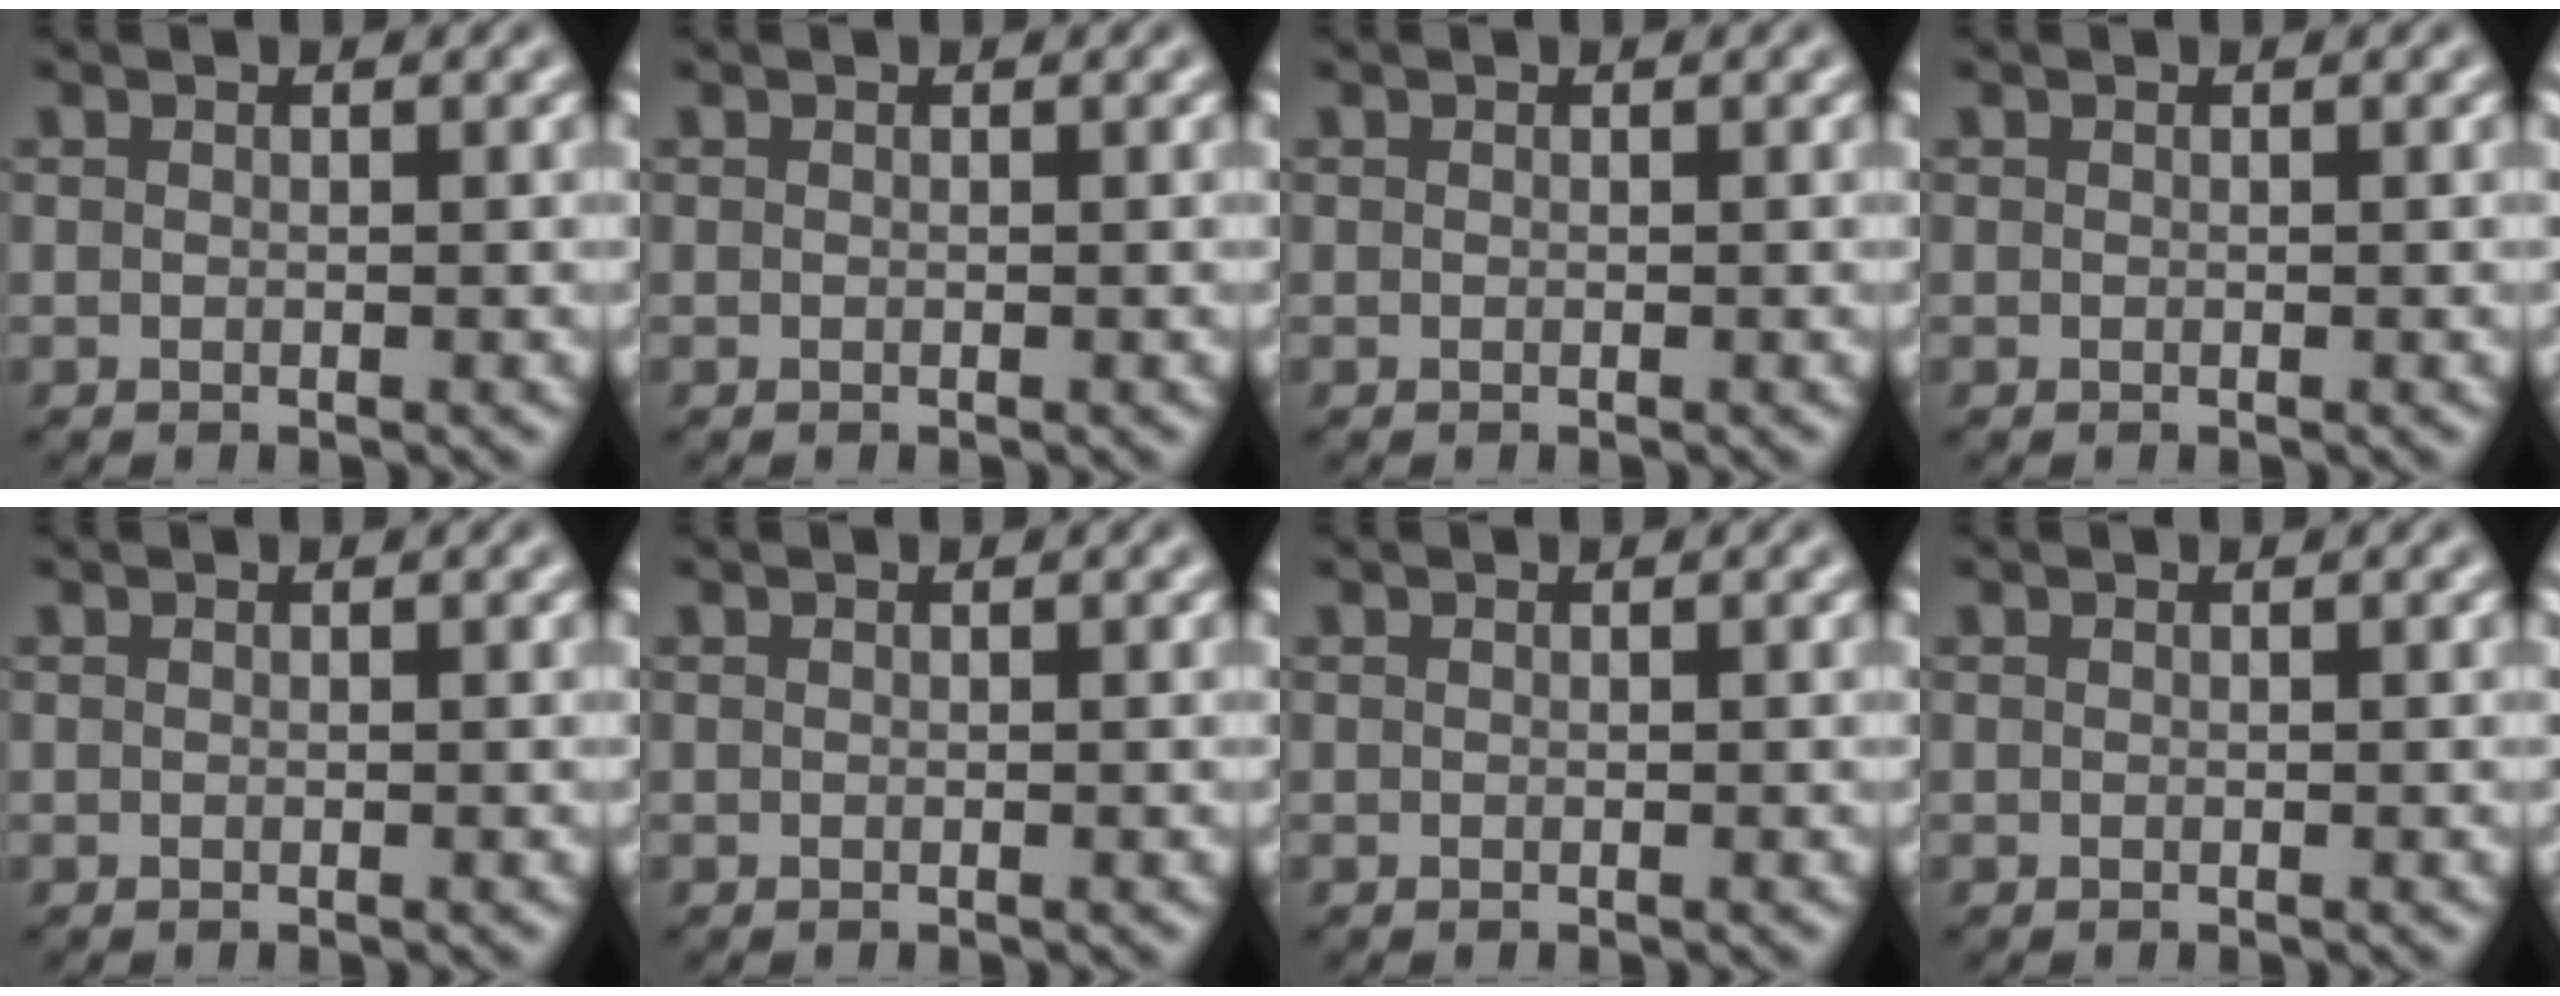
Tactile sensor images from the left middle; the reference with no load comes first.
{"total": 0.0}
{"total": 0.0}
{"total": 0.0}
{"total": 0.0}
{"total": 0.0}
{"total": 0.0}
{"total": 0.0}